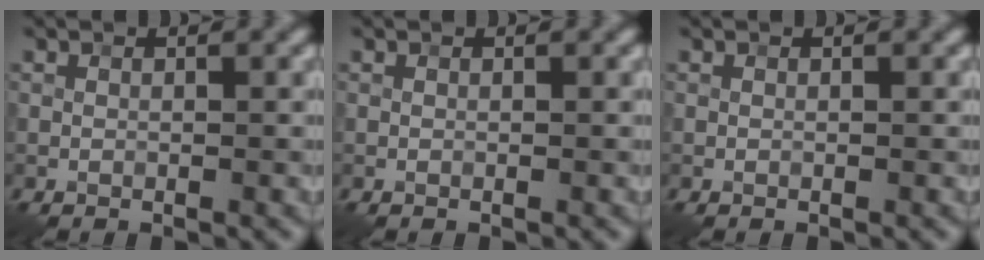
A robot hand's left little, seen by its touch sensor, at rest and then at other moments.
{"total": 0.0}
{"total": 0.0}